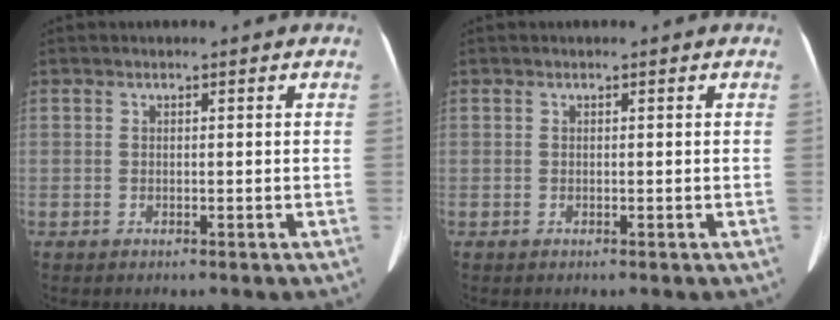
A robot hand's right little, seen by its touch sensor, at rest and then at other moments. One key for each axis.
{"total": 0.0}